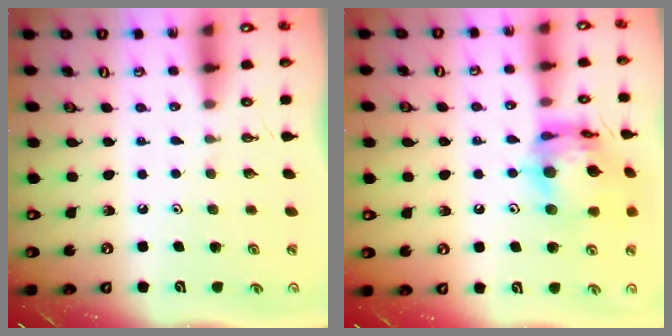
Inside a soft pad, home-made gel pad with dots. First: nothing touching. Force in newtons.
{"total": 17.7, "press": 17.6, "slide": 1.7}